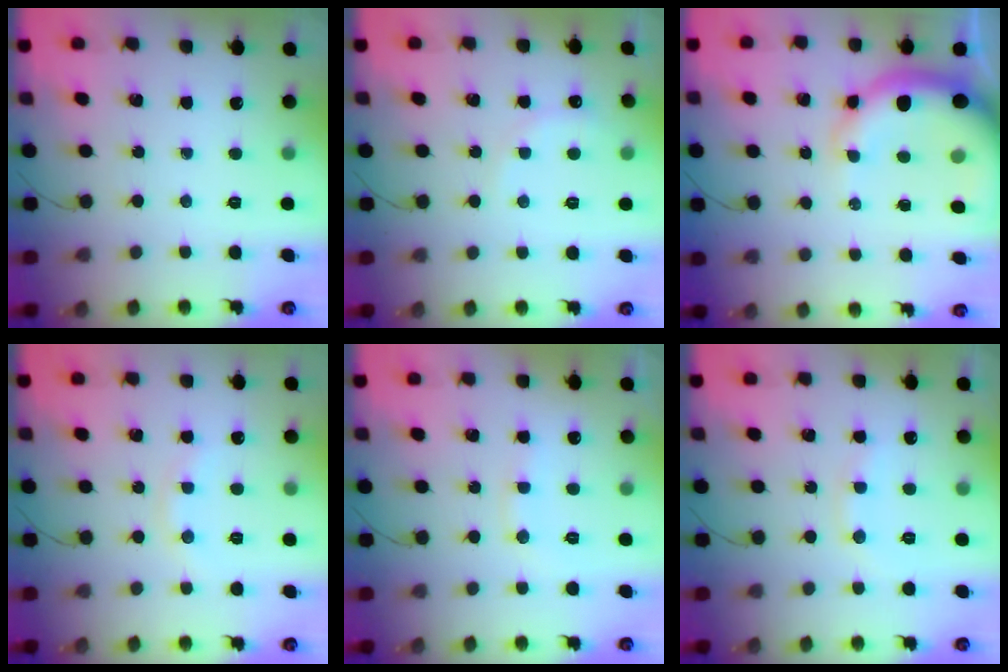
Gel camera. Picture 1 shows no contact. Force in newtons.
{"total": 6.8, "press": 6.7, "slide": 1.2}
{"total": 12.8, "press": 12.3, "slide": 3.4}
{"total": 5.2, "press": 5.1, "slide": 1.0}
{"total": 8.3, "press": 8.2, "slide": 1.4}
{"total": 8.4, "press": 8.3, "slide": 1.6}